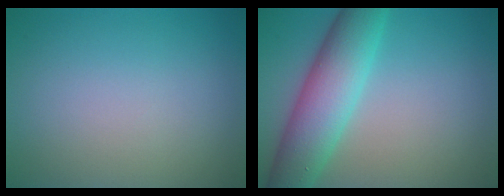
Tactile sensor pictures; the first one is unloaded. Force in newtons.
{"total": 7.1, "press": 7.1, "slide": 0.3}